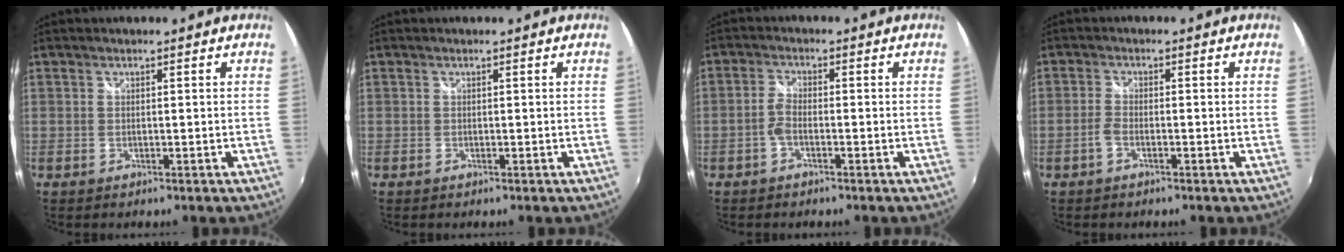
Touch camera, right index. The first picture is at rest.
{"total": 0.0}
{"total": 2.3, "force": [-1.2, 0.9, 1.7], "torque": [-0.046, 0.005, -0.028]}
{"total": 1.9, "force": [-1.1, 0.6, 1.4], "torque": [-0.041, 0.002, -0.026]}